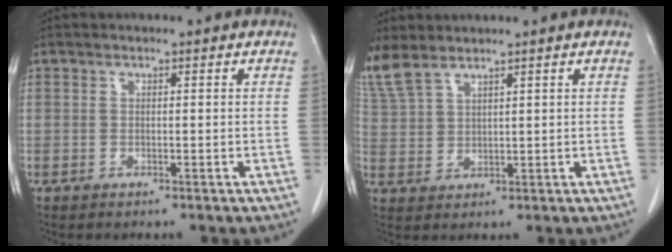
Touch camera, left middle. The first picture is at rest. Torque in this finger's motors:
{"motor_torque": [0.94, -1.20, 0.65, 0.21]}